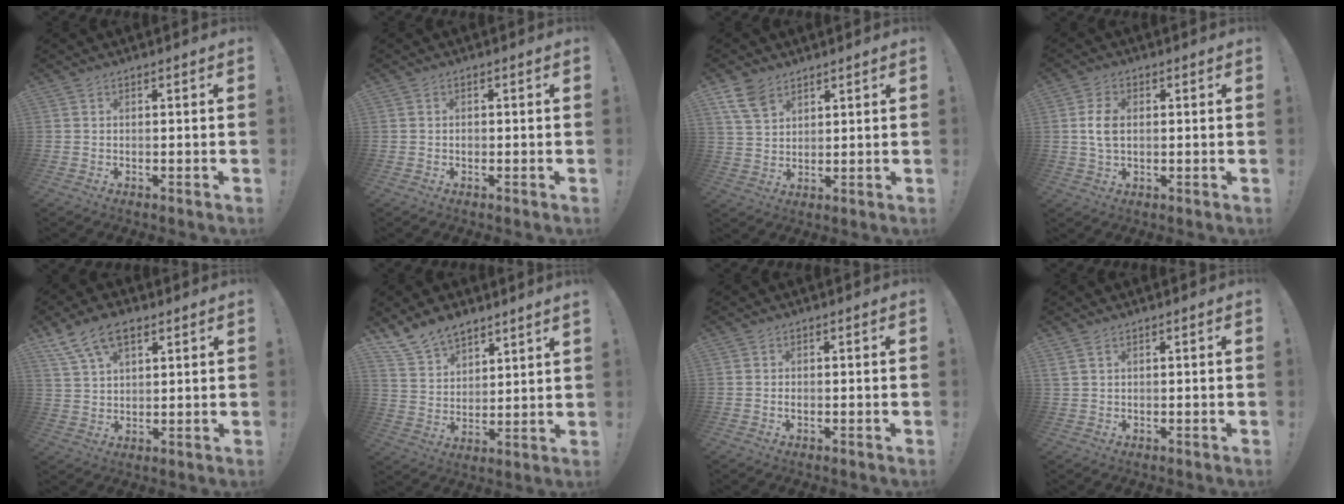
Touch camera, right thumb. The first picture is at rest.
{"total": 0.9, "force": [-0.5, 0.7, 0.3], "torque": [0.000, -0.001, -0.010]}
{"total": 8.1, "force": [5.3, 4.8, 3.9], "torque": [-0.075, -0.018, 0.107]}
{"total": 6.3, "force": [0.4, 3.9, 4.9], "torque": [-0.095, 0.000, 0.004]}
{"total": 10.4, "force": [6.0, 5.7, 6.4], "torque": [-0.115, -0.015, 0.117]}
{"total": 10.1, "force": [8.9, 4.0, 2.5], "torque": [-0.066, -0.060, 0.177]}
{"total": 0.5, "force": [-0.3, 0.2, 0.4], "torque": [-0.010, 0.002, -0.005]}
{"total": 1.9, "force": [1.1, 0.9, 1.4], "torque": [-0.030, 0.002, 0.021]}